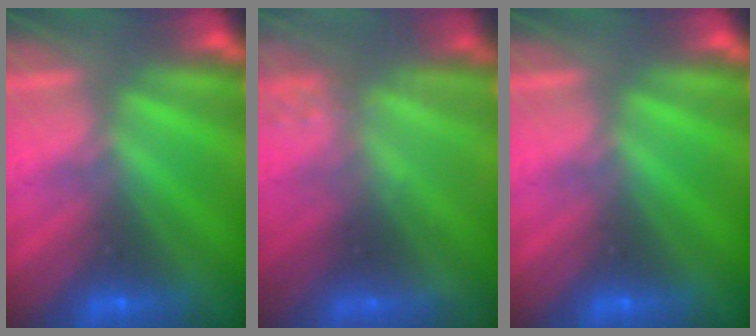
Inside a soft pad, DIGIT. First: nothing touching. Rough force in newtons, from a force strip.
{"total": 2.2}
{"total": 0.0}